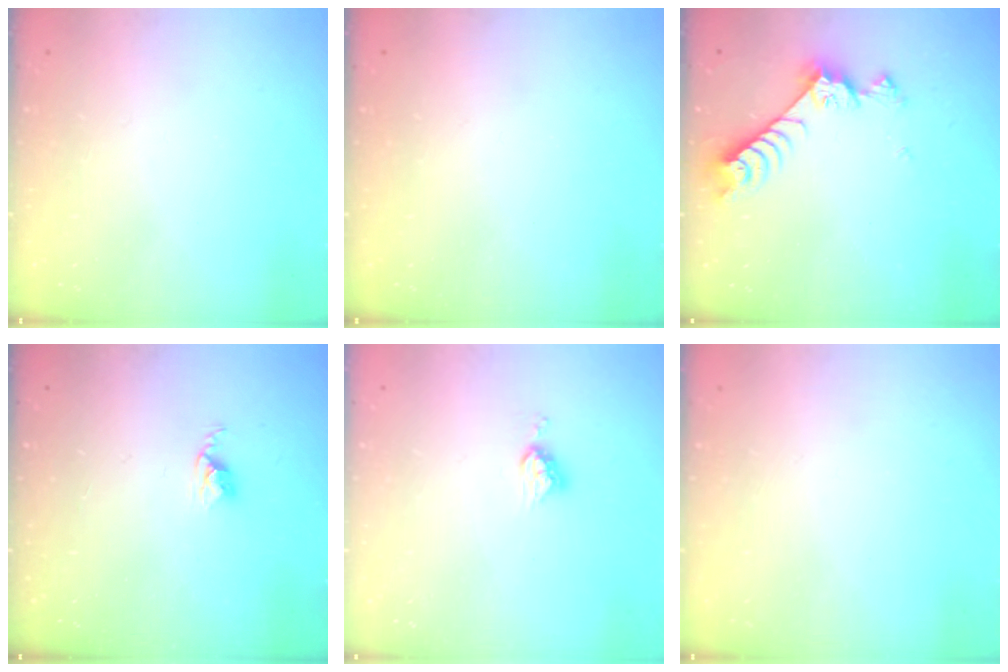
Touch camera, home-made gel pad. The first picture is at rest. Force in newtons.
{"total": 0.0}
{"total": 8.5, "press": 8.4, "slide": 1.4}
{"total": 2.8, "press": 2.7, "slide": 0.4}
{"total": 5.4, "press": 5.4, "slide": 0.1}
{"total": 0.0}